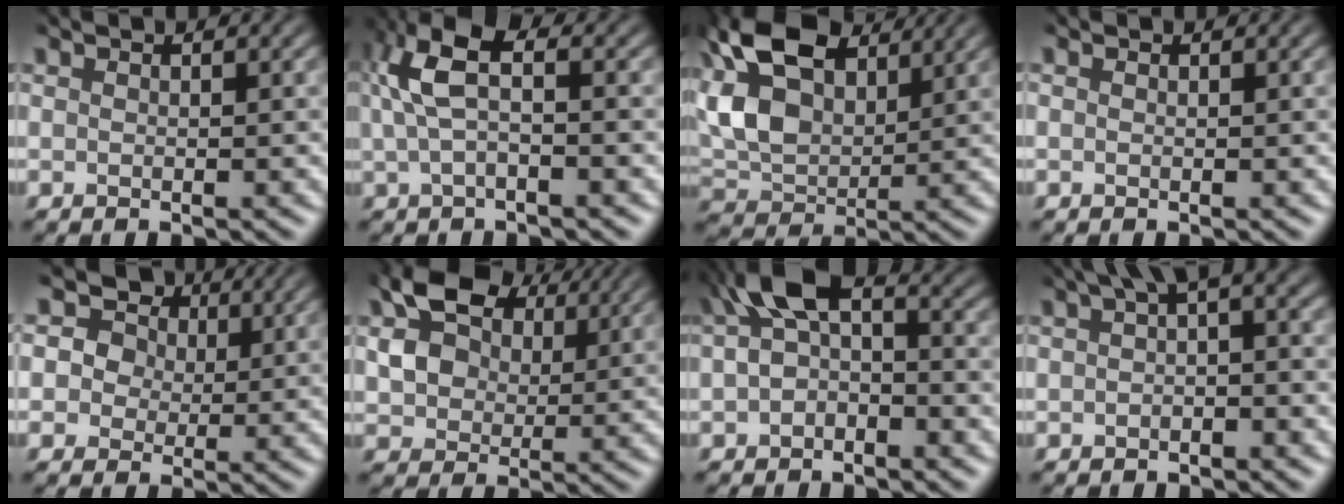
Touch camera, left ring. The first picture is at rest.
{"total": 5.3, "force": [0.7, 2.5, 4.6], "torque": [-0.109, 0.010, 0.013]}
{"total": 10.6, "force": [4.5, 6.3, 7.2], "torque": [-0.183, 0.021, 0.084]}
{"total": 0.0}
{"total": 7.9, "force": [4.3, 5.4, 3.9], "torque": [-0.071, 0.012, 0.050]}
{"total": 7.9, "force": [3.1, 5.5, 4.7], "torque": [-0.104, 0.006, 0.060]}
{"total": 5.9, "force": [-0.1, 3.8, 4.6], "torque": [-0.084, 0.013, -0.008]}
{"total": 4.1, "force": [0.7, 1.6, 3.7], "torque": [-0.058, 0.015, 0.011]}